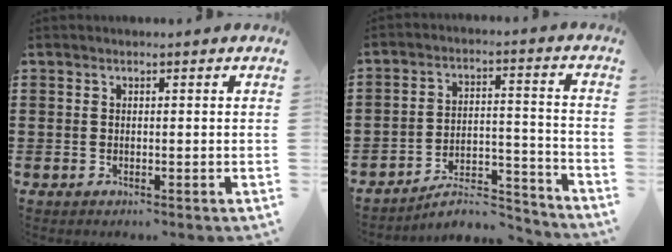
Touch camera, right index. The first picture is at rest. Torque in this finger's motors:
{"motor_torque": [-1.17, 0.97, -1.06, -0.21]}